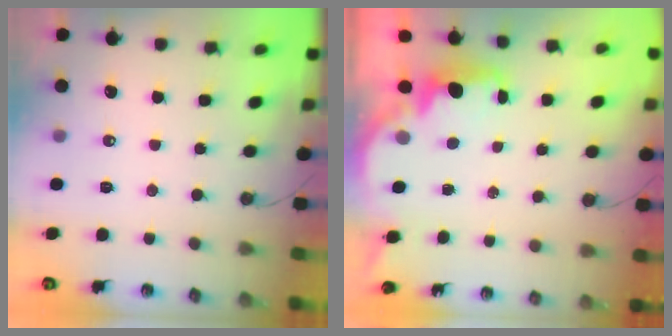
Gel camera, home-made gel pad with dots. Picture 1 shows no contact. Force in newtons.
{"total": 2.4, "press": 2.2, "slide": 0.8}